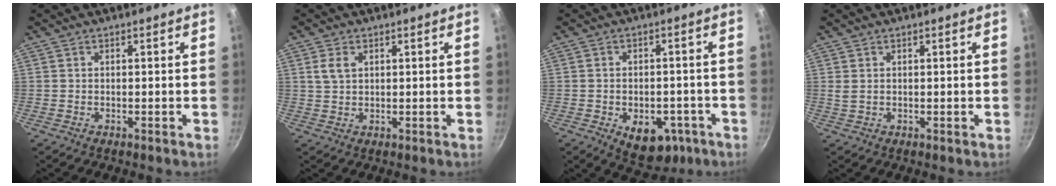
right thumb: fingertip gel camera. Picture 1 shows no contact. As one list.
[{"total": 3.2, "force": [1.2, 2.1, 2.1], "torque": [-0.040, 0.001, 0.029]}, {"total": 9.6, "force": [-4.3, 6.0, 6.2], "torque": [-0.065, 0.021, -0.047]}, {"total": 1.2, "force": [0.5, 0.7, 0.8], "torque": [-0.019, -0.001, 0.015]}]